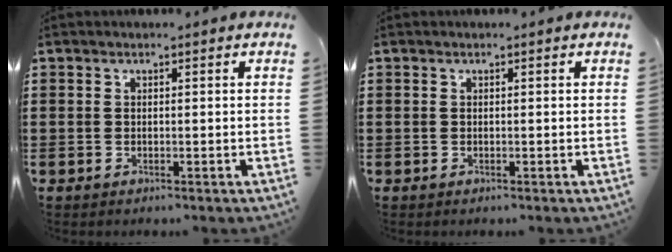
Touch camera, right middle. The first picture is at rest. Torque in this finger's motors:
{"motor_torque": [-0.05, -0.13, 0.12, 0.01]}